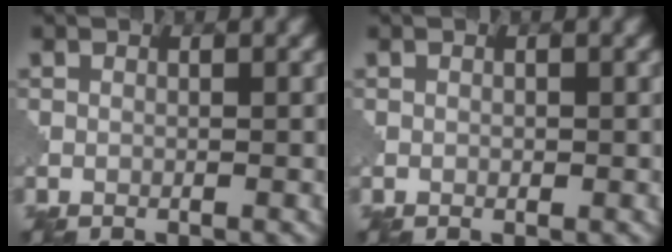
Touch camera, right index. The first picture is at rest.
{"total": 0.0}